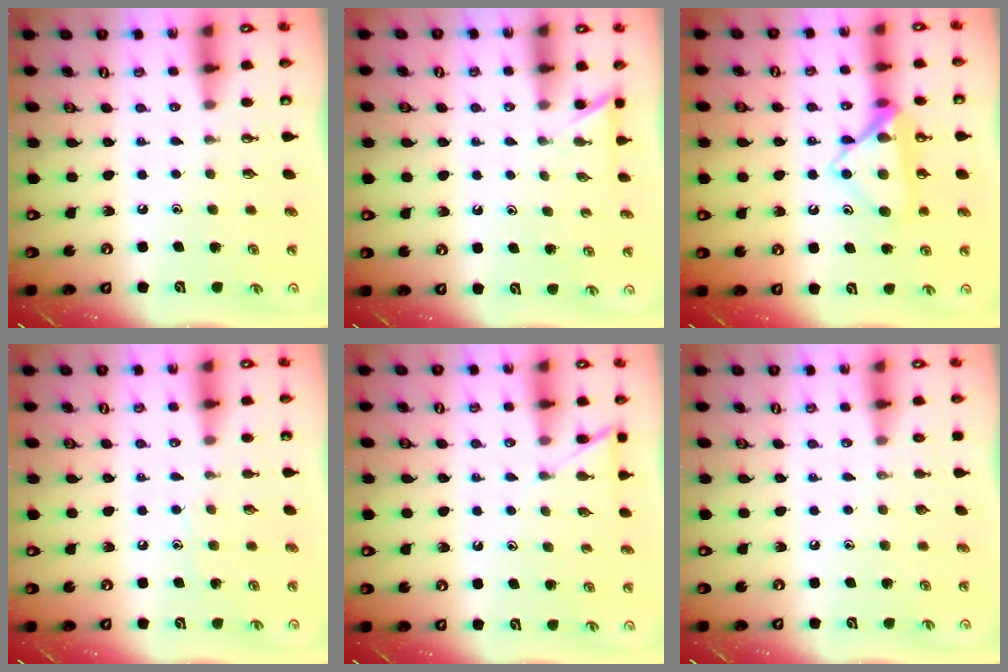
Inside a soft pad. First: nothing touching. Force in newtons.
{"total": 2.3, "press": 2.3, "slide": 0.2}
{"total": 14.8, "press": 14.8, "slide": 0.5}
{"total": 5.1, "press": 5.0, "slide": 0.6}
{"total": 5.2, "press": 5.1, "slide": 0.6}
{"total": 0.0}